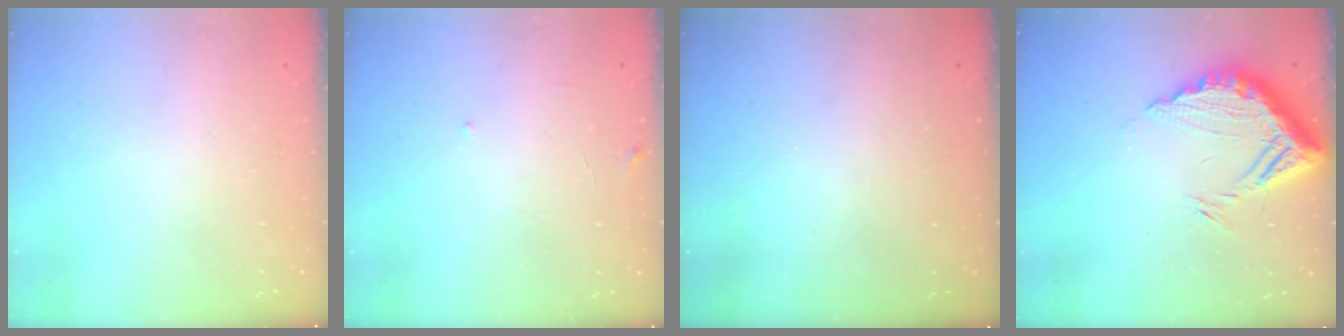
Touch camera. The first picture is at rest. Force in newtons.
{"total": 6.7, "press": 6.7, "slide": 0.4}
{"total": 3.3, "press": 3.3, "slide": 0.1}
{"total": 14.6, "press": 14.5, "slide": 1.3}